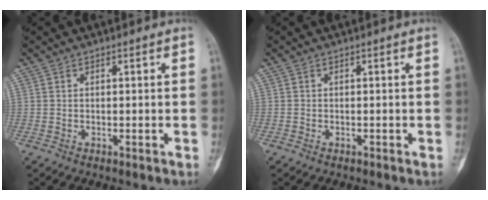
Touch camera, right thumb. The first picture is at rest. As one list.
[{"total": 0.0}]